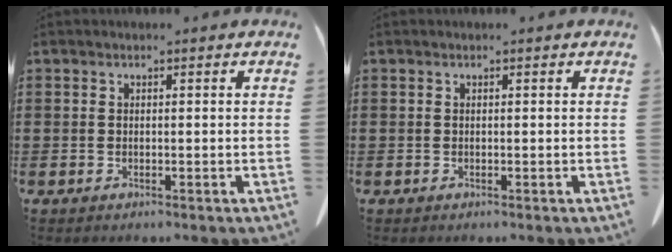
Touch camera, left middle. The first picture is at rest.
{"total": 0.0}